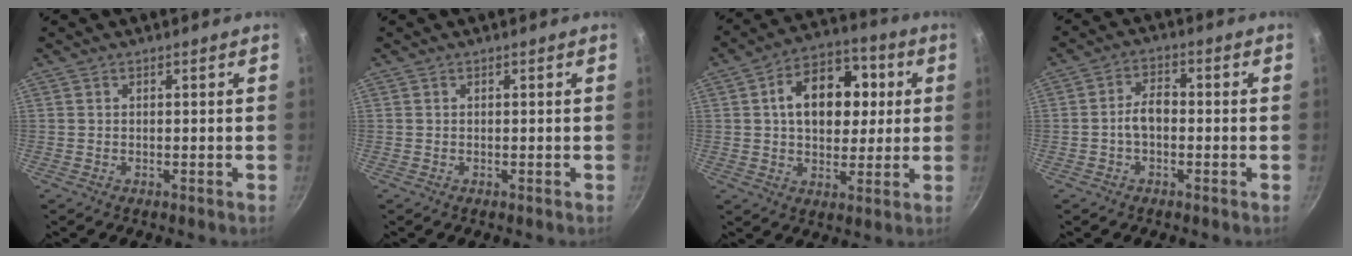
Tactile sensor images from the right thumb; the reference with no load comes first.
{"total": 0.0}
{"total": 15.8, "force": [2.9, 11.0, 11.1], "torque": [-0.126, 0.018, 0.033]}
{"total": 4.8, "force": [-1.0, 2.9, 3.6], "torque": [-0.053, 0.024, -0.023]}